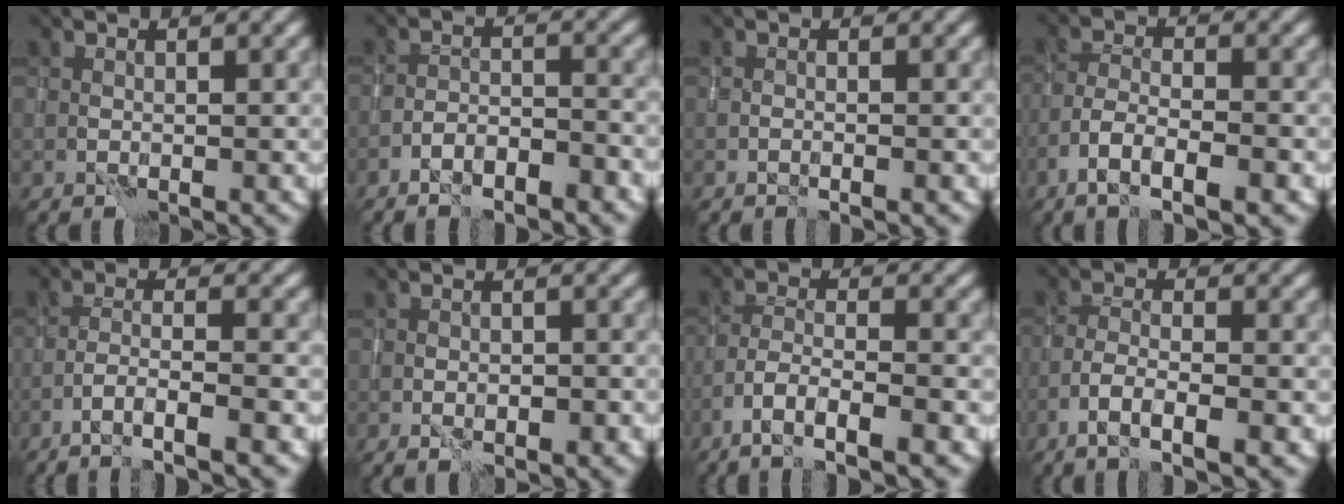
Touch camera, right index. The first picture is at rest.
{"total": 3.2, "force": [-2.5, 0.7, 1.8], "torque": [-0.027, 0.008, -0.040]}
{"total": 0.5, "force": [-0.2, -0.4, 0.3], "torque": [-0.010, 0.004, -0.001]}
{"total": 4.5, "force": [-2.7, 1.0, 3.4], "torque": [-0.065, 0.004, -0.050]}
{"total": 4.0, "force": [-2.7, 0.1, 3.0], "torque": [-0.049, 0.010, -0.049]}
{"total": 2.3, "force": [-1.0, 1.1, 1.7], "torque": [-0.026, 0.009, -0.008]}
{"total": 5.0, "force": [-3.4, 0.7, 3.6], "torque": [-0.065, 0.004, -0.061]}
{"total": 3.9, "force": [-2.2, 0.6, 3.2], "torque": [-0.063, 0.002, -0.041]}